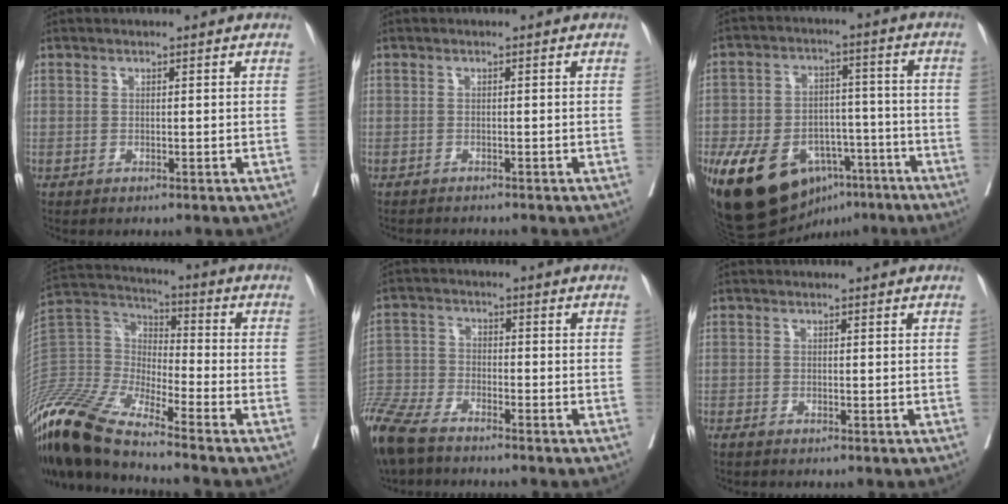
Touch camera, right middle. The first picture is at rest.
{"total": 2.4, "force": [-2.3, 0.0, 0.6], "torque": [-0.005, -0.005, -0.032]}
{"total": 20.4, "force": [-11.0, 12.3, 11.9], "torque": [-0.240, 0.013, -0.166]}
{"total": 20.1, "force": [-16.3, 2.6, 11.4], "torque": [-0.272, -0.012, -0.325]}
{"total": 12.2, "force": [-10.0, 3.8, 5.9], "torque": [-0.128, -0.020, -0.188]}
{"total": 0.7, "force": [-0.6, 0.1, 0.3], "torque": [-0.010, -0.002, -0.012]}